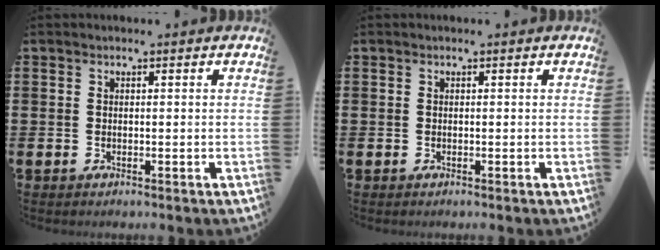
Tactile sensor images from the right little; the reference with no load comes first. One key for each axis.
{"total": 0.0}